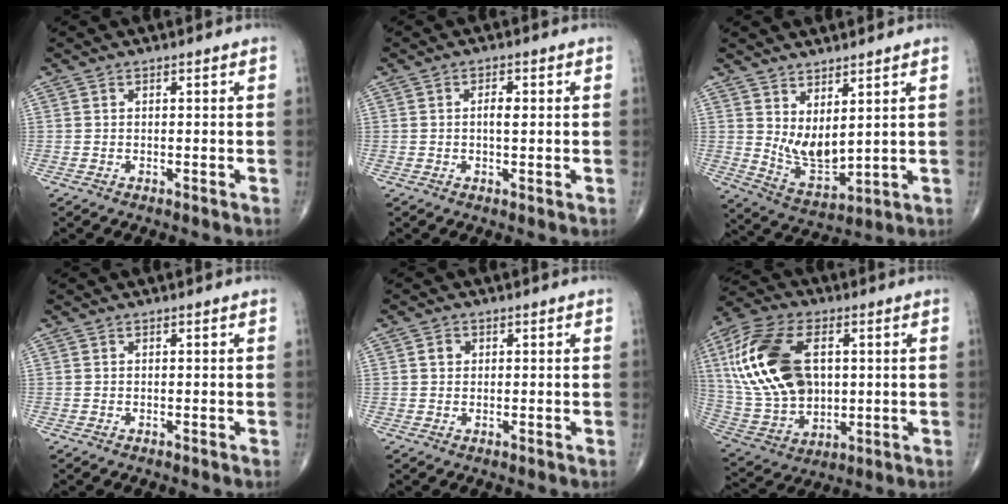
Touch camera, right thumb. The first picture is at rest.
{"total": 2.5, "force": [0.2, 1.0, 2.3], "torque": [-0.037, 0.001, 0.000]}
{"total": 8.2, "force": [3.0, 3.7, 6.7], "torque": [-0.109, -0.044, 0.073]}
{"total": 0.0}
{"total": 1.9, "force": [0.5, 1.6, 0.8], "torque": [-0.006, 0.001, 0.007]}
{"total": 22.0, "force": [4.3, 13.6, 16.7], "torque": [-0.332, -0.004, 0.086]}